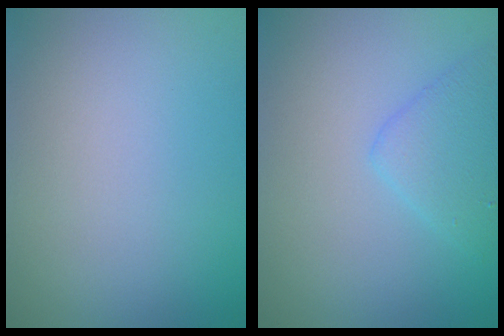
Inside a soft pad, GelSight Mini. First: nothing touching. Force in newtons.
{"total": 2.7, "press": 2.7, "slide": 0.2}